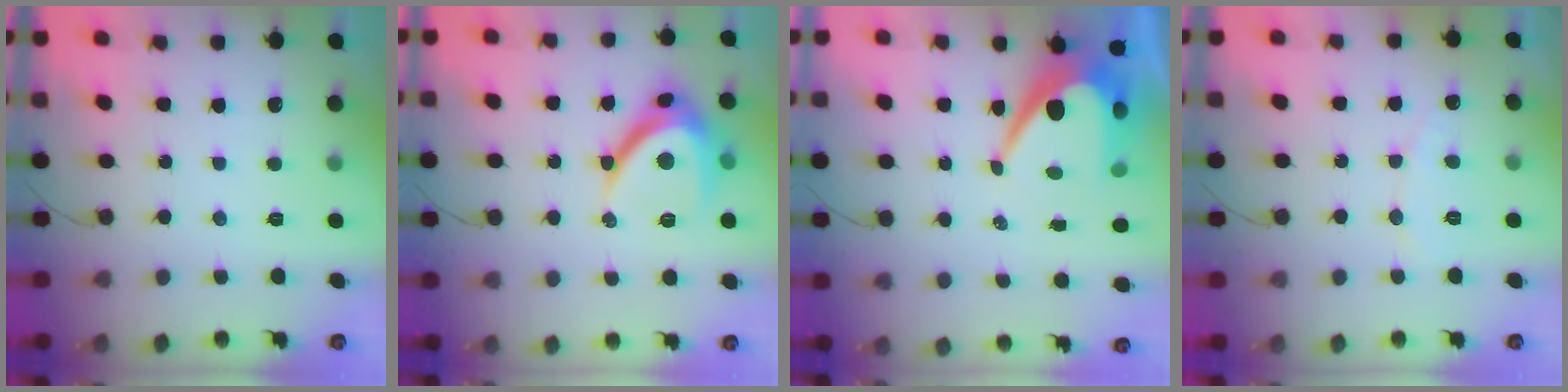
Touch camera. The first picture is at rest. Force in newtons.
{"total": 11.4, "press": 11.4, "slide": 0.7}
{"total": 11.0, "press": 11.0, "slide": 0.8}
{"total": 5.3, "press": 5.3, "slide": 0.4}